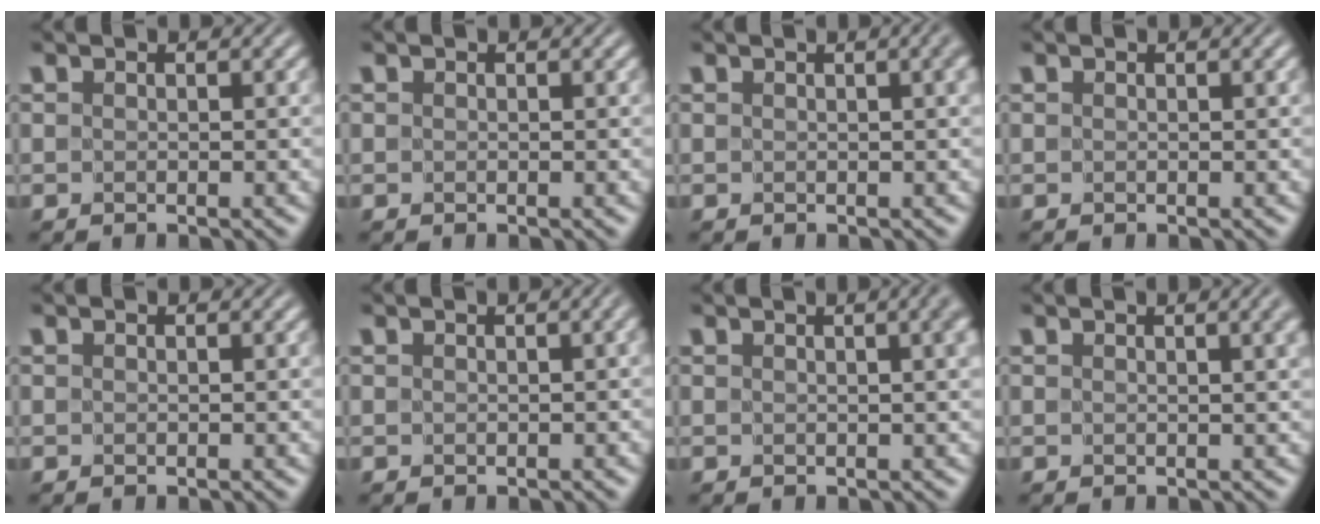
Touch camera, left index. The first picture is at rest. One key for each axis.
{"total": 0.0}
{"total": 2.1, "fx": 0.7, "fy": 0.6, "fz": 1.9, "tx": -0.012, "ty": 0.005, "tz": 0.005}
{"total": 0.0}
{"total": 0.0}
{"total": 0.8, "fx": 0.1, "fy": 0.3, "fz": 0.7, "tx": -0.005, "ty": 0.001, "tz": 0.006}
{"total": 4.2, "fx": 1.5, "fy": 1.7, "fz": 3.6, "tx": -0.019, "ty": 0.017, "tz": -0.003}
{"total": 2.7, "fx": 1.2, "fy": 0.8, "fz": 2.3, "tx": -0.015, "ty": 0.006, "tz": 0.008}